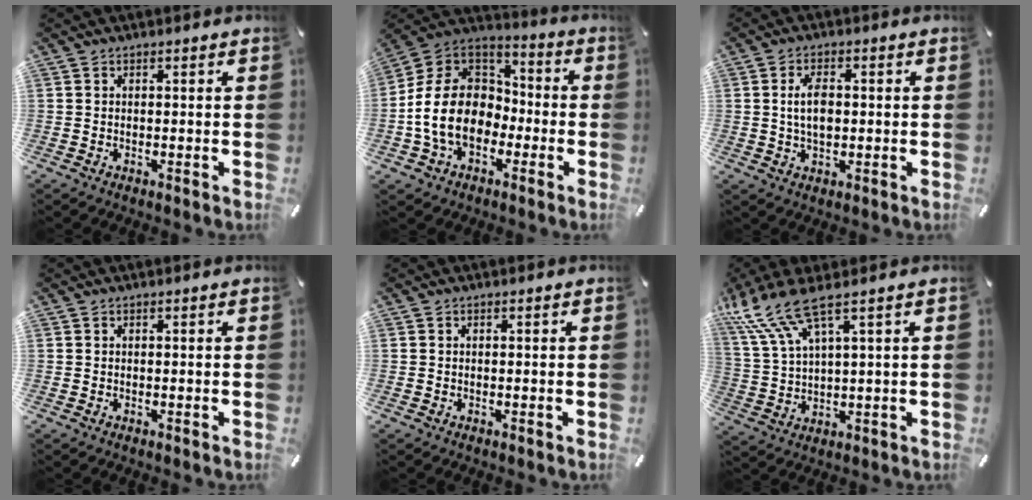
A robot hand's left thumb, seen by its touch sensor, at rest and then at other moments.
{"total": 15.5, "force": [-4.7, 12.0, 8.6], "torque": [-0.195, 0.034, -0.083]}
{"total": 5.6, "force": [0.3, 3.1, 4.7], "torque": [-0.115, 0.001, -0.003]}
{"total": 0.0}
{"total": 0.0}
{"total": 11.8, "force": [6.6, 3.9, 8.9], "torque": [-0.200, -0.024, 0.122]}